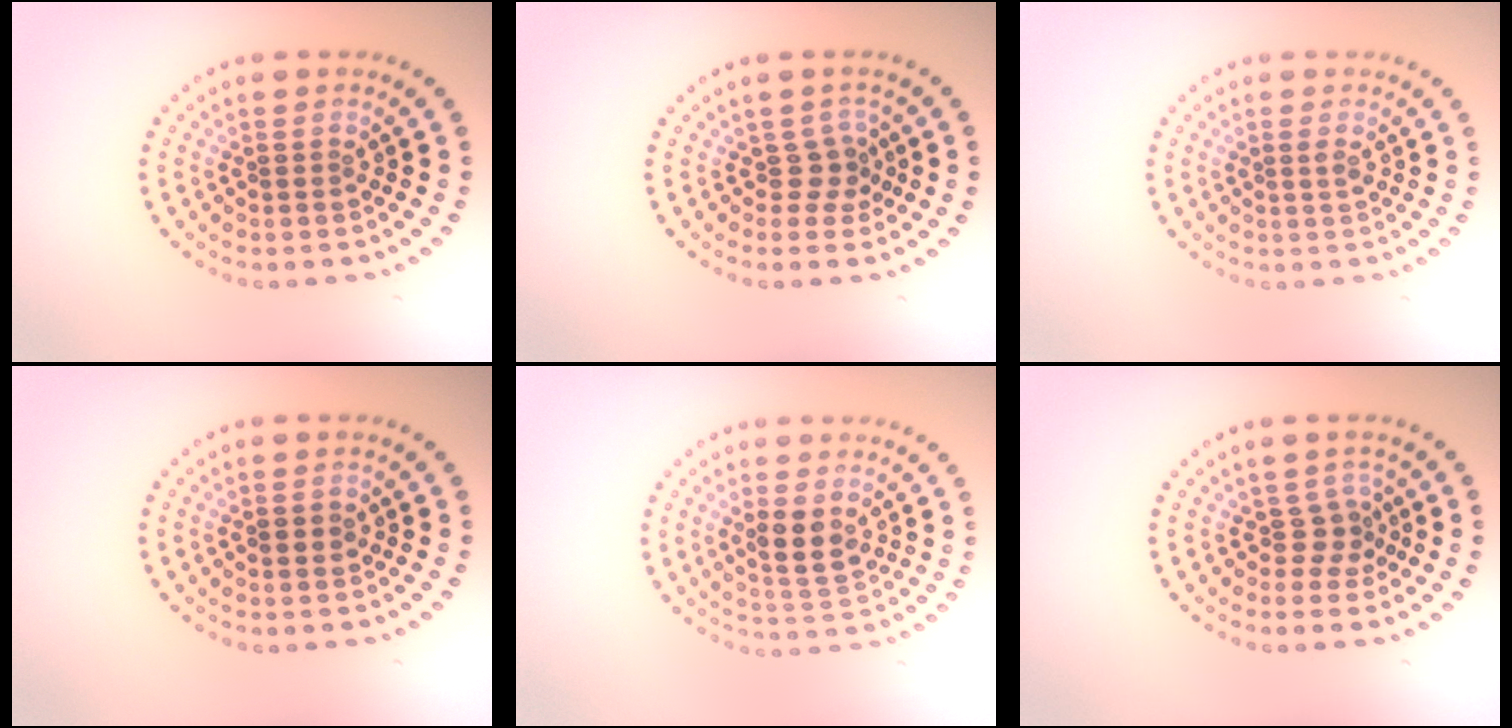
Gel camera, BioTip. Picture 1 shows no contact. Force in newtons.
{"total": 1.9, "press": 1.2, "slide": 1.5}
{"total": 0.8, "press": 0.7, "slide": 0.2}
{"total": 1.1, "press": 1.1, "slide": 0.2}
{"total": 3.5, "press": 3.4, "slide": 0.9}
{"total": 1.9, "press": 1.2, "slide": 1.5}